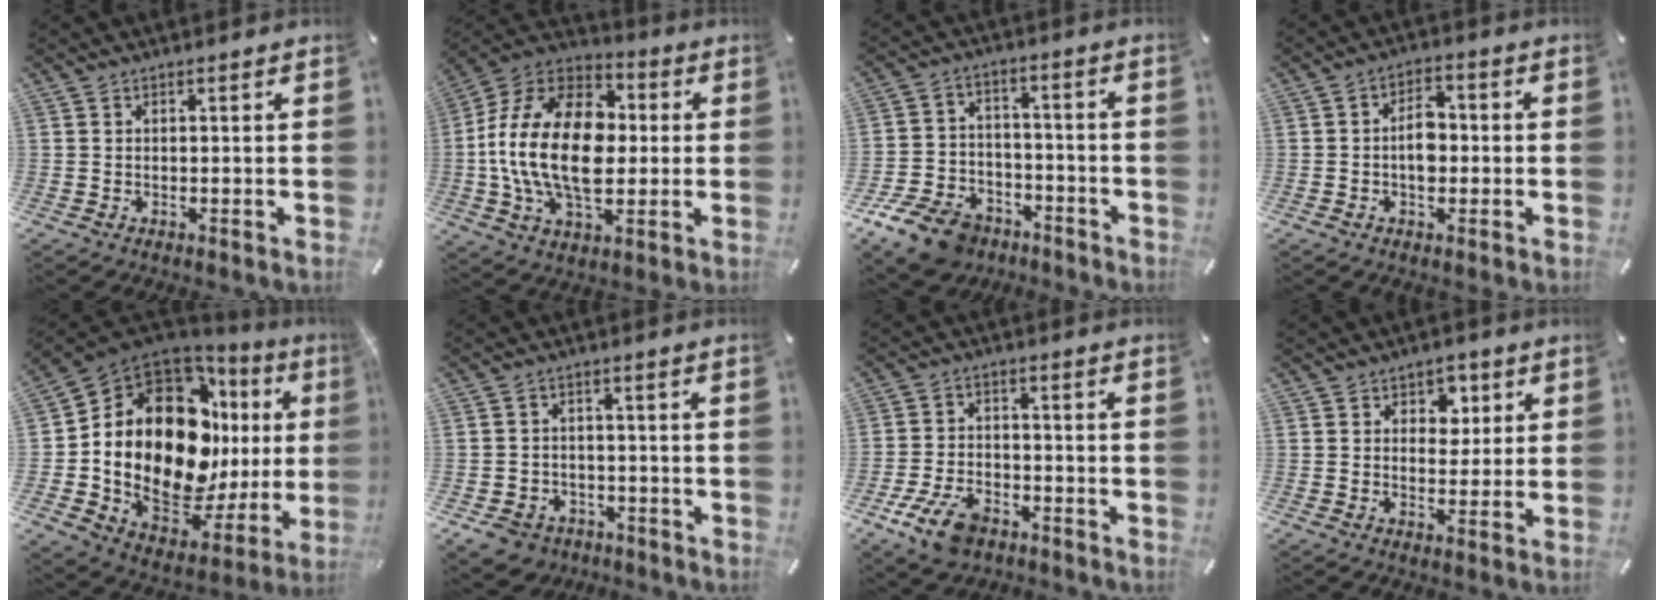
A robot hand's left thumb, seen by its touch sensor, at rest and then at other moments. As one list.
[{"total": 23.2, "force": [-1.6, 15.5, 17.1], "torque": [-0.351, 0.016, -0.026]}, {"total": 12.1, "force": [-8.5, 7.4, 4.6], "torque": [-0.086, 0.061, -0.152]}, {"total": 6.1, "force": [-0.8, 3.8, 4.6], "torque": [-0.068, 0.007, -0.016]}, {"total": 25.8, "force": [3.8, 15.1, 20.5], "torque": [-0.386, -0.072, 0.083]}, {"total": 5.6, "force": [-3.2, 4.4, 1.4], "torque": [-0.042, 0.020, -0.061]}, {"total": 9.4, "force": [-5.3, 5.5, 5.5], "torque": [-0.116, 0.022, -0.096]}, {"total": 5.2, "force": [1.8, 4.4, 2.2], "torque": [-0.008, -0.006, 0.022]}]